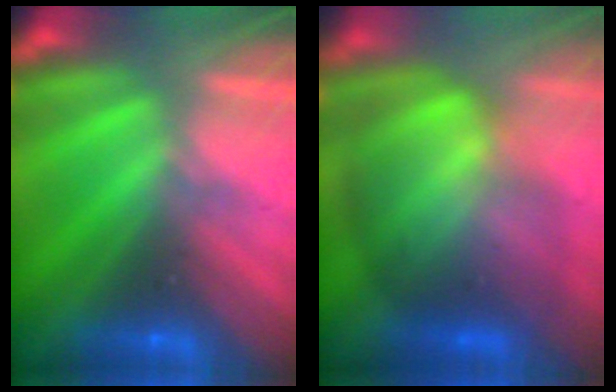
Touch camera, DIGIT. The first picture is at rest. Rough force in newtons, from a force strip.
{"total": 7.4}